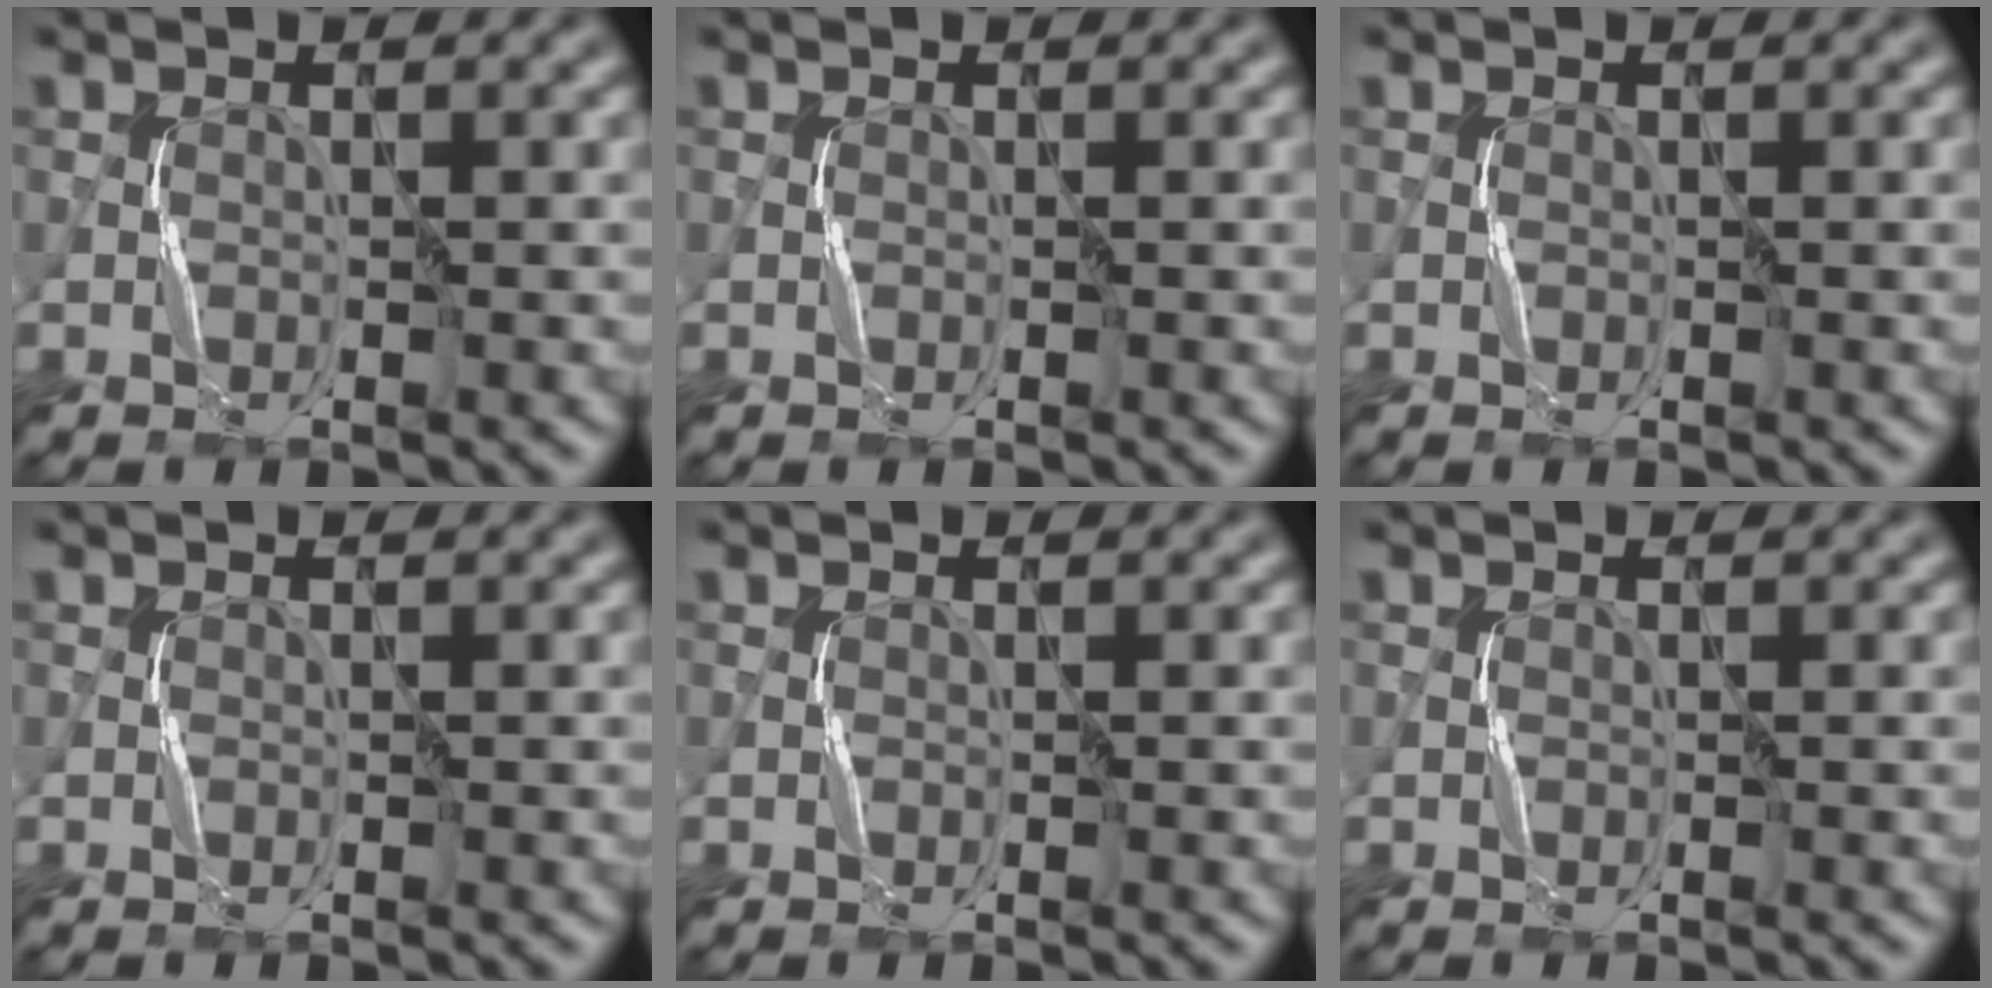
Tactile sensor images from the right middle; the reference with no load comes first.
{"total": 0.0}
{"total": 0.0}
{"total": 0.0}
{"total": 0.0}
{"total": 0.0}